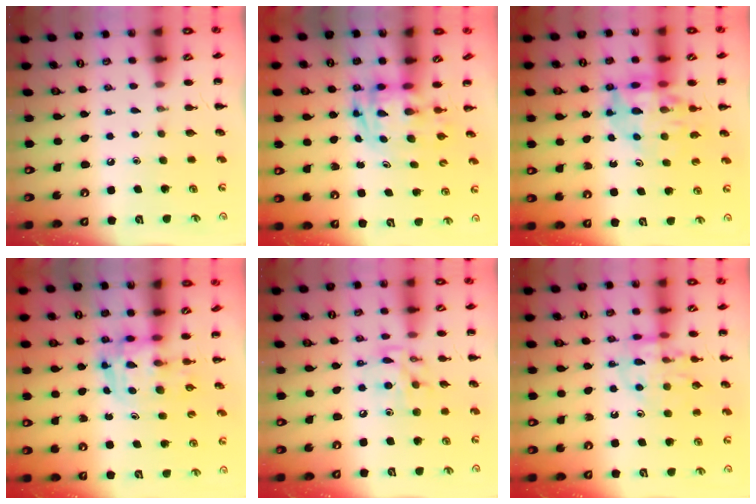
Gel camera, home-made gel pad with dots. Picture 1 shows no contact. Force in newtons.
{"total": 2.8, "press": 2.7, "slide": 0.5}
{"total": 12.1, "press": 11.5, "slide": 3.7}
{"total": 3.6, "press": 3.5, "slide": 0.6}
{"total": 10.0, "press": 9.9, "slide": 1.1}
{"total": 11.8, "press": 11.6, "slide": 1.7}